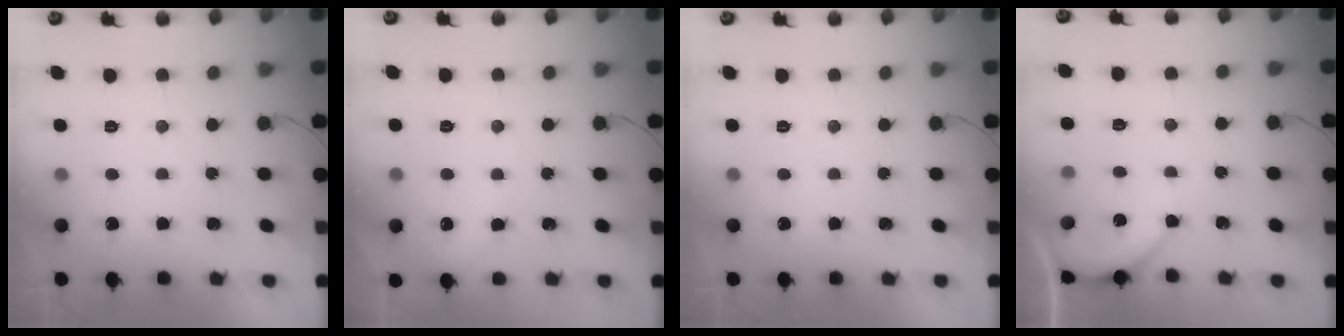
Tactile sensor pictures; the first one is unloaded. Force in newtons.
{"total": 1.3, "press": 1.3, "slide": 0.2}
{"total": 0.0}
{"total": 3.2, "press": 3.1, "slide": 0.3}